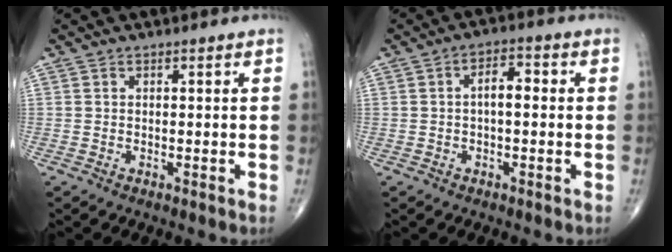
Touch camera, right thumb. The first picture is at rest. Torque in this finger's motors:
{"motor_torque": [-0.12, 0.02, 0.28, -0.11, 0.10]}